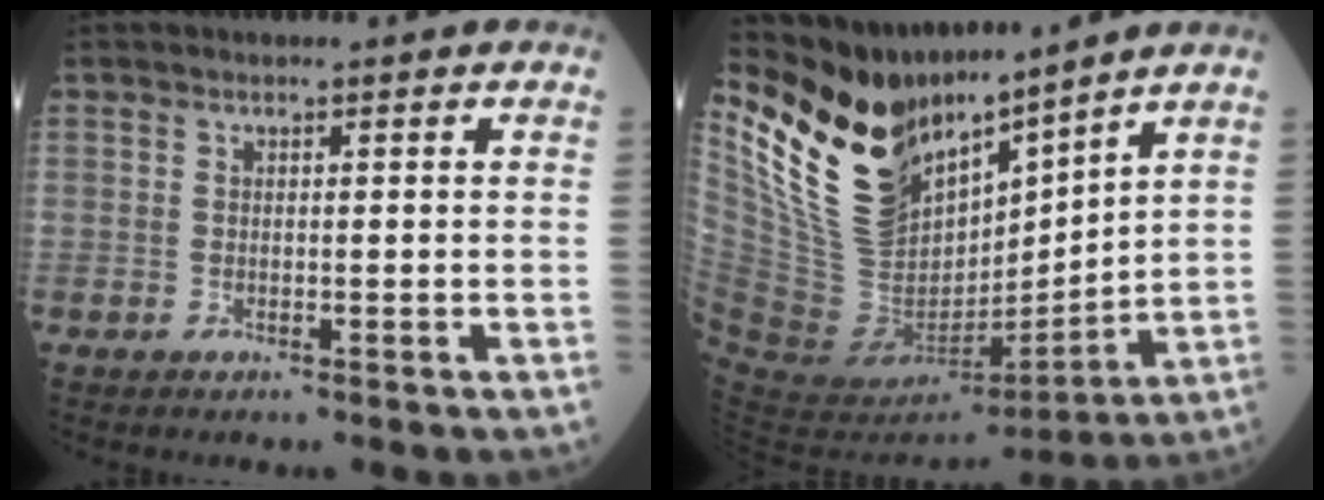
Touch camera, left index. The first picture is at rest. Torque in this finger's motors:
{"motor_torque": [1.04, -1.10, 0.80, 0.21]}